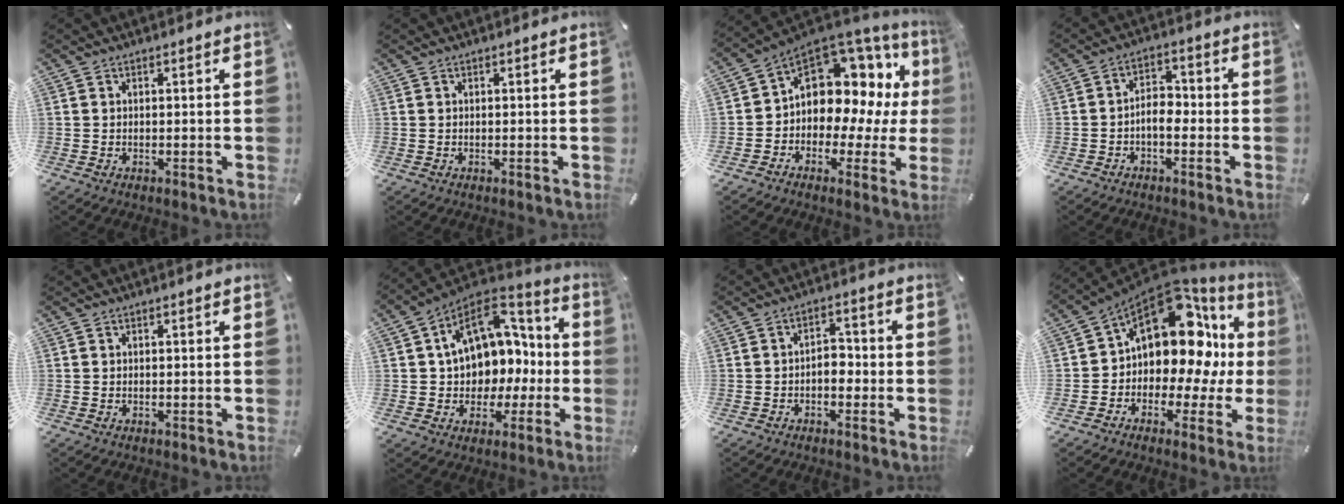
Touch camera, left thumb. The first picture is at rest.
{"total": 0.0}
{"total": 10.9, "force": [3.7, 8.4, 6.0], "torque": [-0.094, -0.043, 0.068]}
{"total": 5.1, "force": [-2.1, 3.0, 3.5], "torque": [-0.067, 0.015, -0.041]}
{"total": 0.0}
{"total": 15.0, "force": [4.3, 12.0, 8.0], "torque": [-0.117, -0.024, 0.085]}
{"total": 4.1, "force": [-1.5, 2.6, 2.8], "torque": [-0.050, 0.016, -0.030]}
{"total": 15.3, "force": [6.7, 9.8, 9.8], "torque": [-0.167, -0.071, 0.106]}